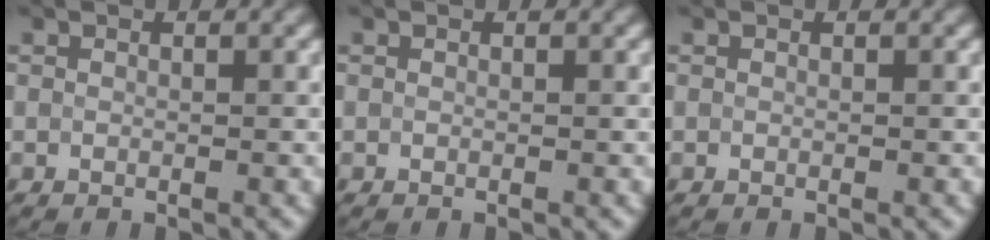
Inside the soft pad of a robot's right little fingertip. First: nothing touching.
{"total": 0.0}
{"total": 0.0}